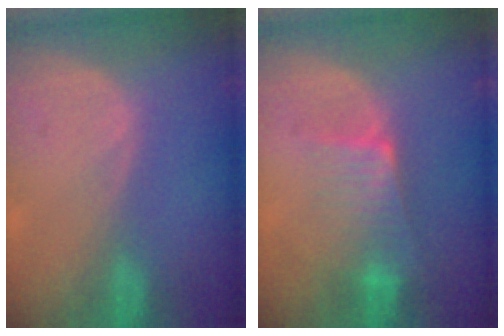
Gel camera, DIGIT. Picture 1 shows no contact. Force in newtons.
{"total": 6.5, "press": 5.9, "slide": 2.9}